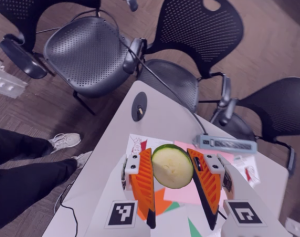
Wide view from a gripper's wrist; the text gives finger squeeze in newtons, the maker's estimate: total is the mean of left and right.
{"total": 11.0, "left": 10.7, "right": 11.3}